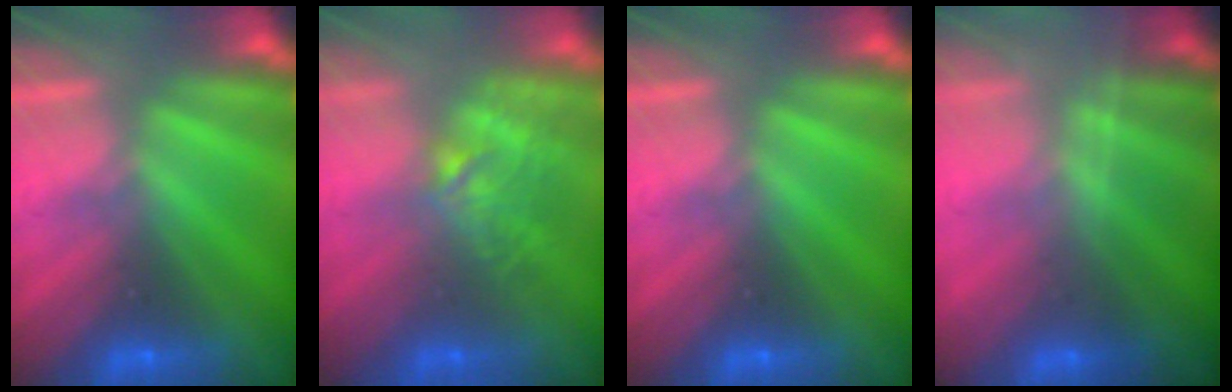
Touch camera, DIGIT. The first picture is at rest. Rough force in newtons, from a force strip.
{"total": 2.7}
{"total": 0.0}
{"total": 1.7}